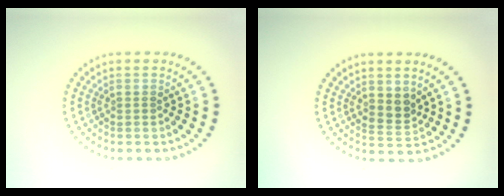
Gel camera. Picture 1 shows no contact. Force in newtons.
{"total": 1.9, "press": 1.7, "slide": 1.0}